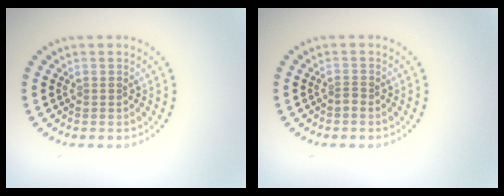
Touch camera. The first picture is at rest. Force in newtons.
{"total": 0.7, "press": 0.4, "slide": 0.6}